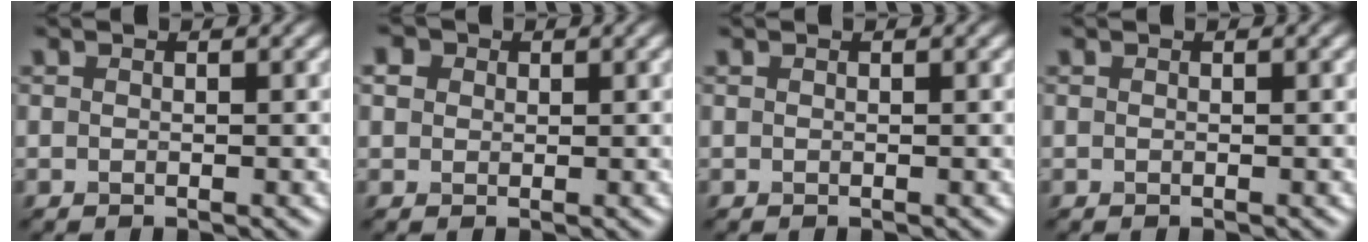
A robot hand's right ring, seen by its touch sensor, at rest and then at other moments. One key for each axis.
{"total": 1.6, "fx": 1.1, "fy": 1.1, "fz": 0.3, "tx": -0.013, "ty": 0.015, "tz": 0.005}
{"total": 0.0}
{"total": 0.0}